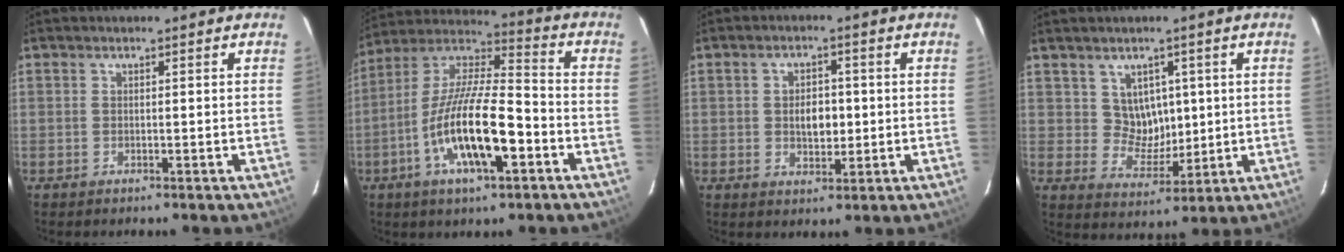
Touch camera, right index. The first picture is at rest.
{"total": 17.4, "force": [-6.4, 5.1, 15.3], "torque": [-0.298, -0.012, -0.122]}
{"total": 4.9, "force": [-0.1, 3.2, 3.8], "torque": [-0.064, 0.004, 0.002]}
{"total": 6.1, "force": [2.0, 5.4, 1.9], "torque": [-0.029, 0.004, 0.045]}